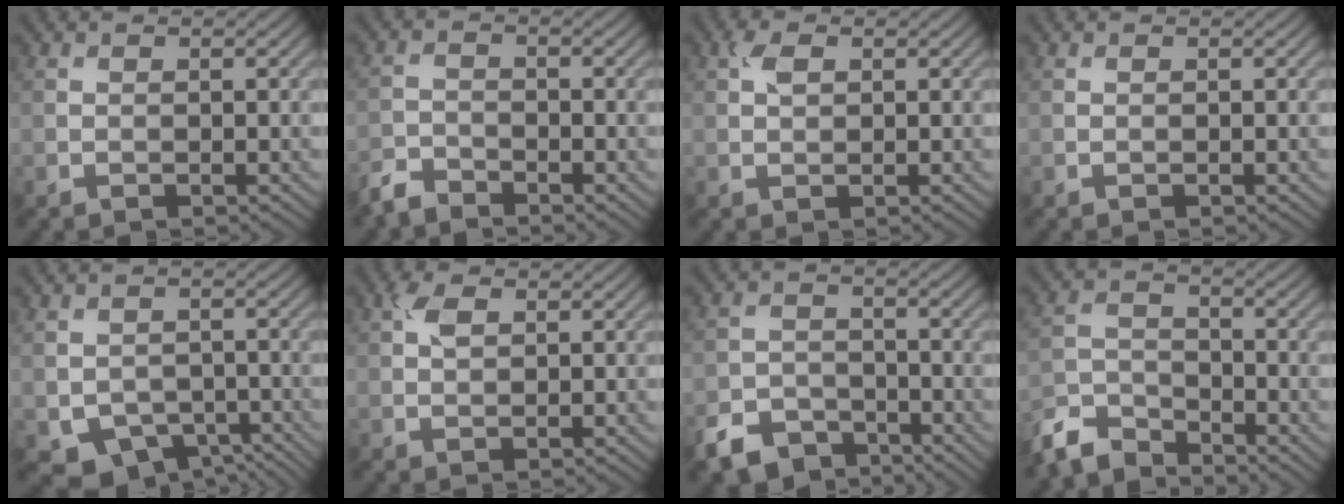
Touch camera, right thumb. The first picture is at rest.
{"total": 2.9, "force": [-2.8, 0.7, 0.7], "torque": [-0.015, -0.006, -0.067]}
{"total": 2.1, "force": [0.8, 1.2, 1.5], "torque": [-0.034, 0.004, 0.013]}
{"total": 0.0}
{"total": 6.0, "force": [-3.3, 4.2, 2.8], "torque": [-0.054, -0.025, -0.045]}
{"total": 2.5, "force": [1.0, 1.4, 1.8], "torque": [-0.042, 0.004, 0.016]}
{"total": 6.1, "force": [-4.7, 3.2, 2.1], "torque": [-0.045, -0.007, -0.096]}
{"total": 6.0, "force": [-5.4, 2.0, 1.5], "torque": [-0.037, -0.009, -0.124]}